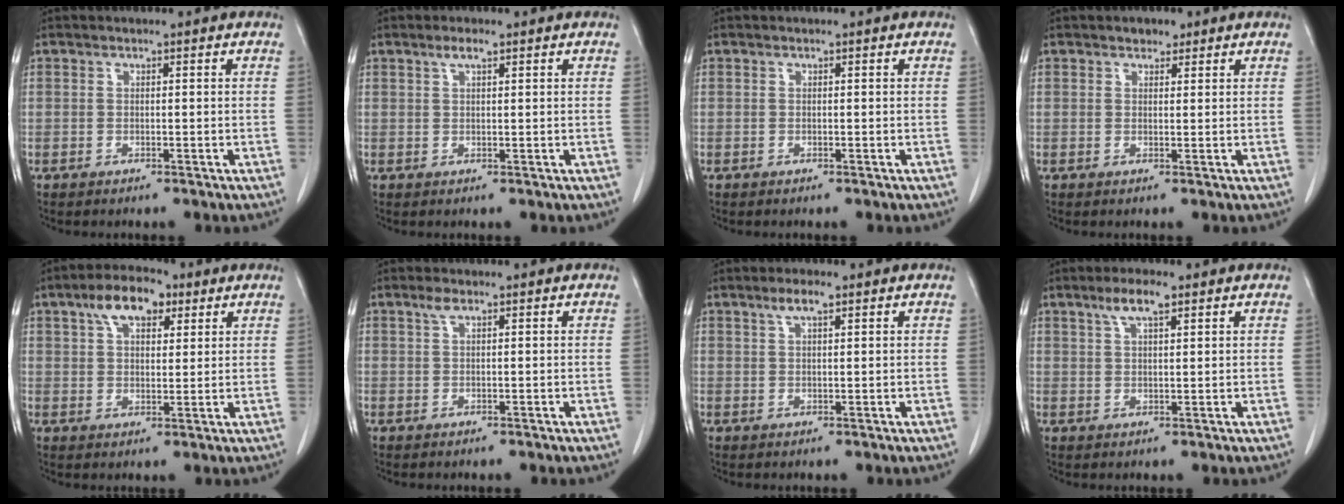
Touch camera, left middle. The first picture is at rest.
{"total": 1.8, "force": [1.2, 0.3, 1.4], "torque": [-0.031, 0.005, 0.024]}
{"total": 0.0}
{"total": 1.7, "force": [1.3, 1.0, 0.6], "torque": [-0.012, 0.001, 0.017]}
{"total": 7.7, "force": [4.2, 3.6, 5.4], "torque": [-0.097, 0.022, 0.071]}
{"total": 1.3, "force": [0.8, 0.3, 1.0], "torque": [-0.024, 0.007, 0.017]}
{"total": 2.7, "force": [1.7, 0.5, 2.0], "torque": [-0.044, 0.006, 0.032]}
{"total": 4.2, "force": [2.7, 0.9, 3.2], "torque": [-0.067, 0.006, 0.050]}